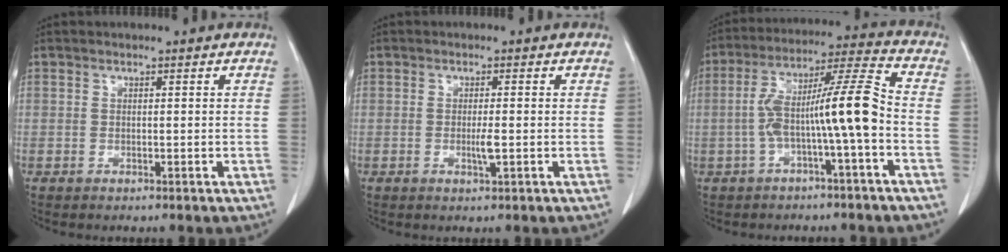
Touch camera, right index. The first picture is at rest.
{"total": 2.0, "force": [-0.4, 0.1, 2.0], "torque": [-0.039, -0.005, -0.008]}
{"total": 11.7, "force": [-2.4, 0.1, 11.5], "torque": [-0.205, 0.036, -0.043]}